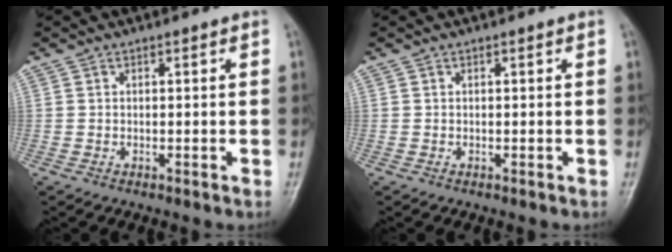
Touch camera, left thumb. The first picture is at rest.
{"total": 0.0}